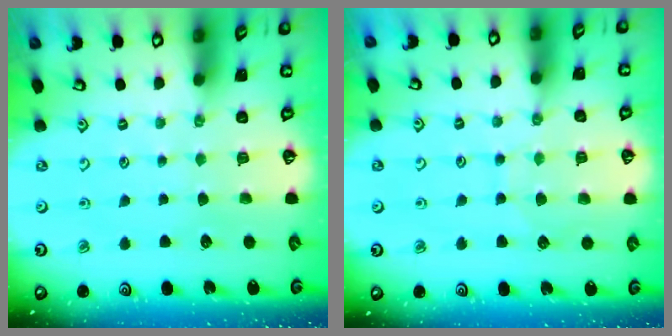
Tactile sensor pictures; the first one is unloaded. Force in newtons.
{"total": 7.1, "press": 7.0, "slide": 0.5}